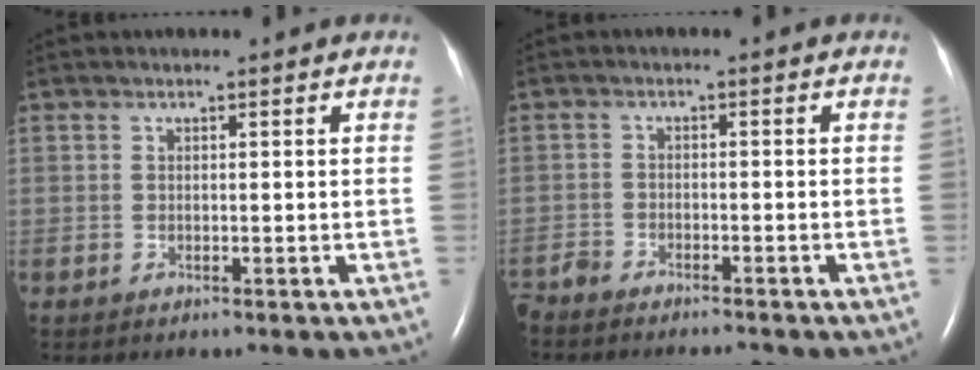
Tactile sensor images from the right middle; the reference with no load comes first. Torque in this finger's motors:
{"motor_torque": [-0.09, 0.02, -0.08, -0.01]}